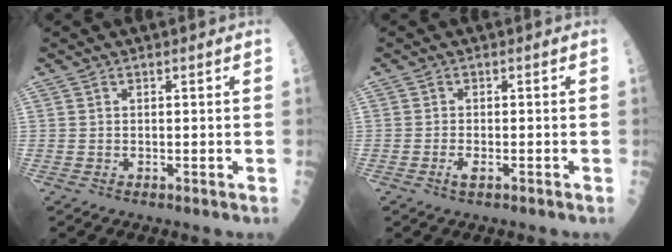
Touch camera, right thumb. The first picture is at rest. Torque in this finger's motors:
{"motor_torque": [-0.40, -0.18, 0.09, 0.28, -0.02]}